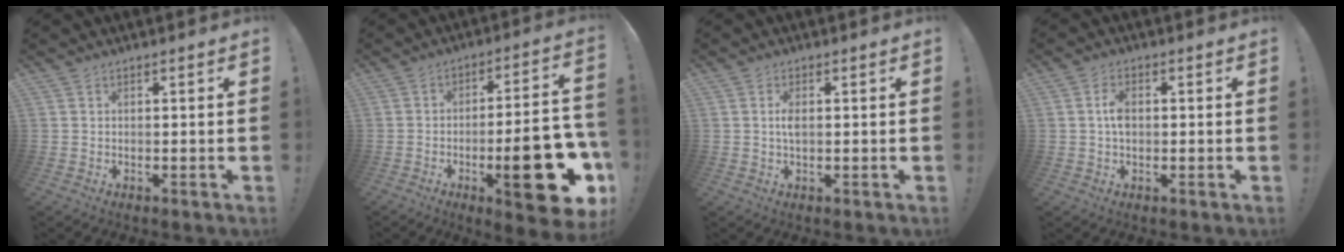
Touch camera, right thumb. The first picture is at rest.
{"total": 23.0, "force": [-8.0, 6.7, 20.5], "torque": [-0.272, 0.034, -0.111]}
{"total": 2.4, "force": [0.1, 0.9, 2.2], "torque": [-0.046, -0.001, -0.005]}
{"total": 2.9, "force": [0.0, 1.4, 2.5], "torque": [-0.042, 0.004, -0.004]}